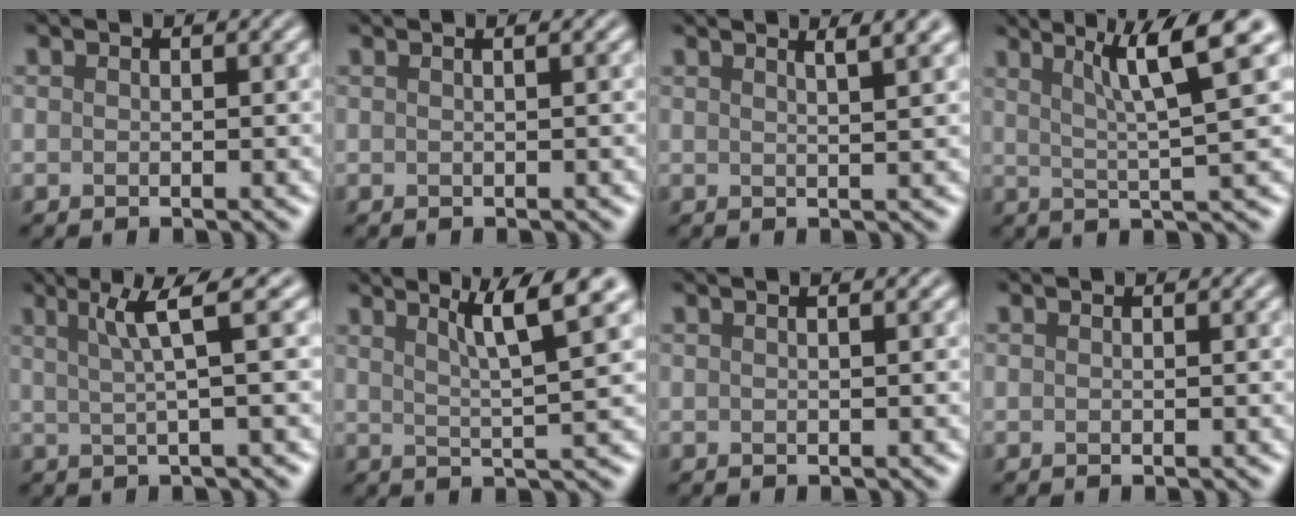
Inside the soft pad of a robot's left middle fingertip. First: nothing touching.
{"total": 2.3, "force": [1.1, 1.1, 1.6], "torque": [-0.003, 0.004, -0.017]}
{"total": 4.5, "force": [2.8, 1.6, 3.2], "torque": [-0.012, 0.031, 0.004]}
{"total": 7.4, "force": [3.6, 0.8, 6.5], "torque": [-0.096, 0.016, 0.061]}
{"total": 4.0, "force": [1.2, 0.4, 3.8], "torque": [-0.066, 0.005, 0.022]}
{"total": 6.0, "force": [3.1, 0.7, 5.1], "torque": [-0.074, 0.011, 0.053]}
{"total": 1.9, "force": [0.9, 0.9, 1.4], "torque": [-0.003, 0.000, -0.015]}
{"total": 0.0}